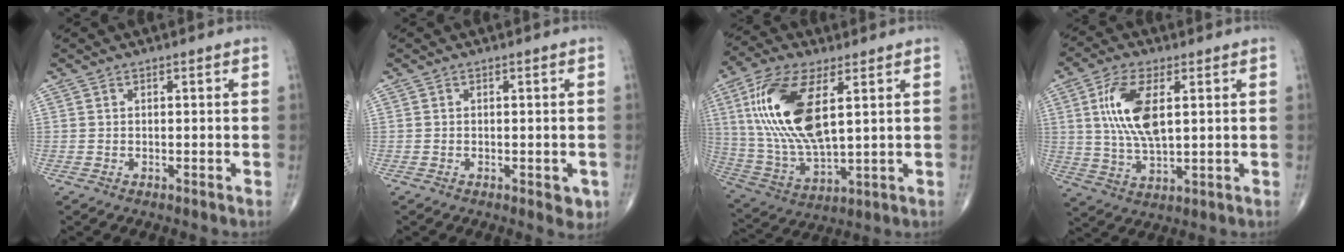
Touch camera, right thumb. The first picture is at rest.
{"total": 2.6, "force": [-0.9, 1.3, 2.1], "torque": [-0.013, -0.002, -0.009]}
{"total": 19.1, "force": [5.1, 8.1, 16.6], "torque": [-0.346, -0.018, 0.100]}
{"total": 11.5, "force": [2.7, 5.0, 10.0], "torque": [-0.200, -0.009, 0.055]}